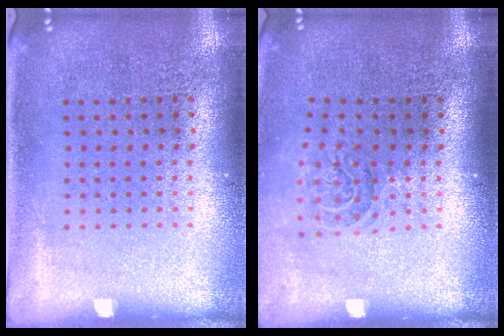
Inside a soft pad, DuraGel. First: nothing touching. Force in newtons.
{"total": 1.5, "press": 1.2, "slide": 1.0}